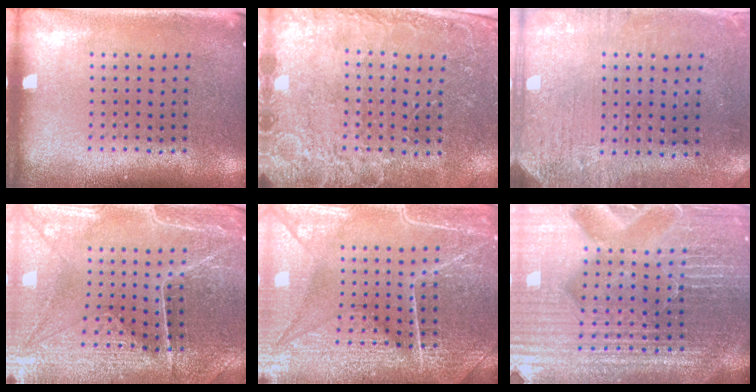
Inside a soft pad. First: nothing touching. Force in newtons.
{"total": 2.8, "press": 2.7, "slide": 0.4}
{"total": 3.1, "press": 2.6, "slide": 1.7}
{"total": 3.4, "press": 3.4, "slide": 0.3}
{"total": 7.2, "press": 7.1, "slide": 0.8}
{"total": 6.3, "press": 5.6, "slide": 2.9}